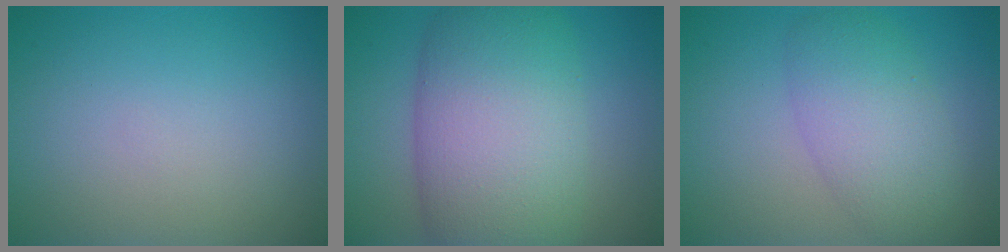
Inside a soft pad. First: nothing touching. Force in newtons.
{"total": 12.0, "press": 12.0, "slide": 0.6}
{"total": 5.2, "press": 5.2, "slide": 0.2}